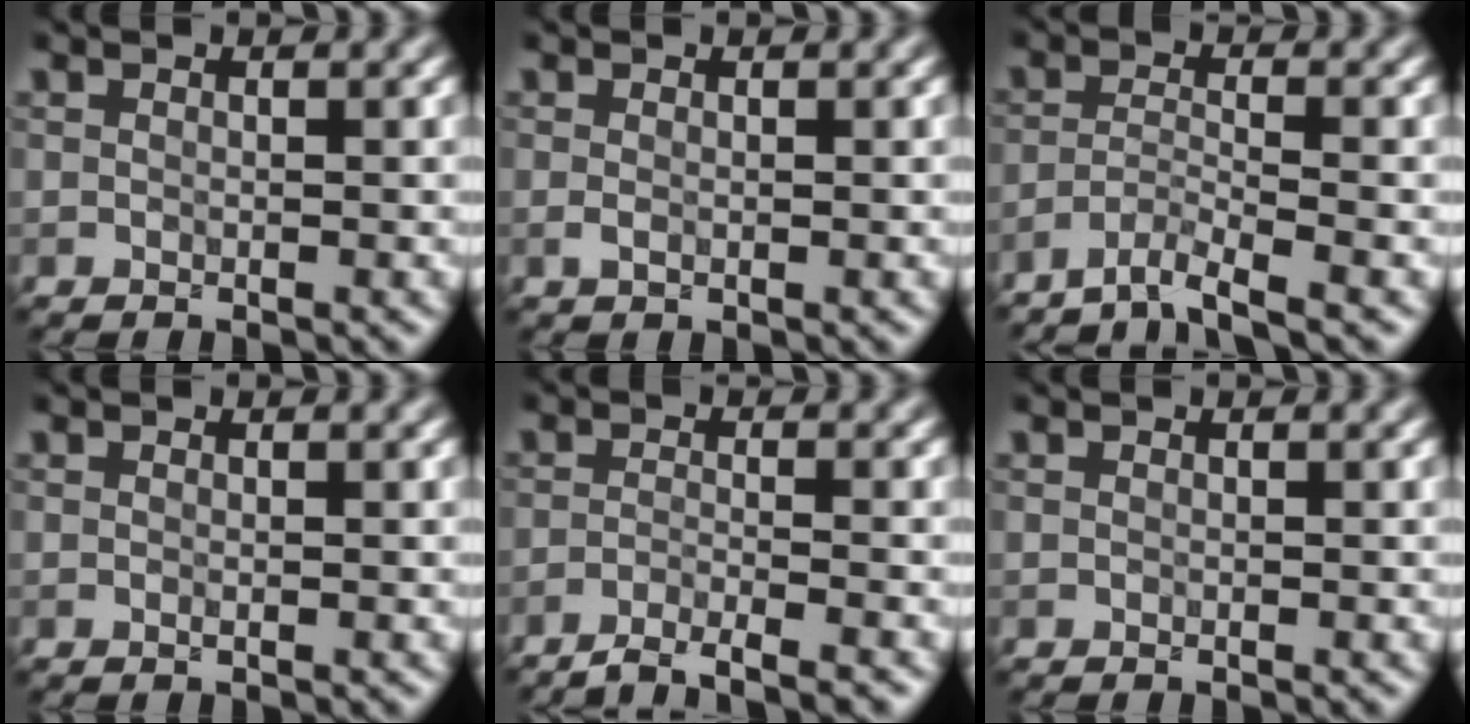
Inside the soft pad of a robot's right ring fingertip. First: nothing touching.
{"total": 0.7, "force": [-0.1, 0.3, 0.6], "torque": [-0.016, -0.002, -0.003]}
{"total": 3.0, "force": [-2.5, 0.2, 1.7], "torque": [-0.027, 0.002, -0.059]}
{"total": 0.0}
{"total": 3.4, "force": [-2.8, 0.4, 1.9], "torque": [-0.030, 0.004, -0.061]}
{"total": 0.0}